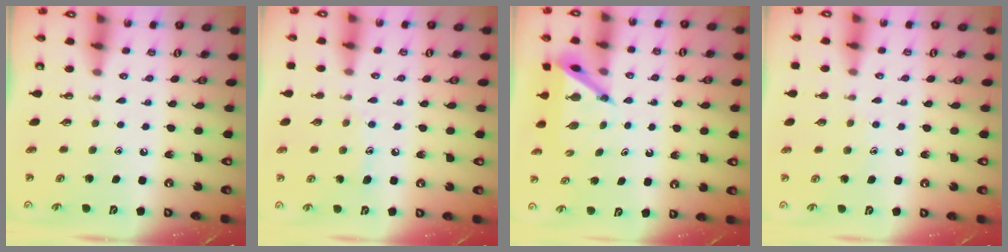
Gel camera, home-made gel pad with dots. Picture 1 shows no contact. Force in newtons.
{"total": 5.7, "press": 5.6, "slide": 0.6}
{"total": 5.4, "press": 5.4, "slide": 0.3}
{"total": 7.3, "press": 7.3, "slide": 0.7}